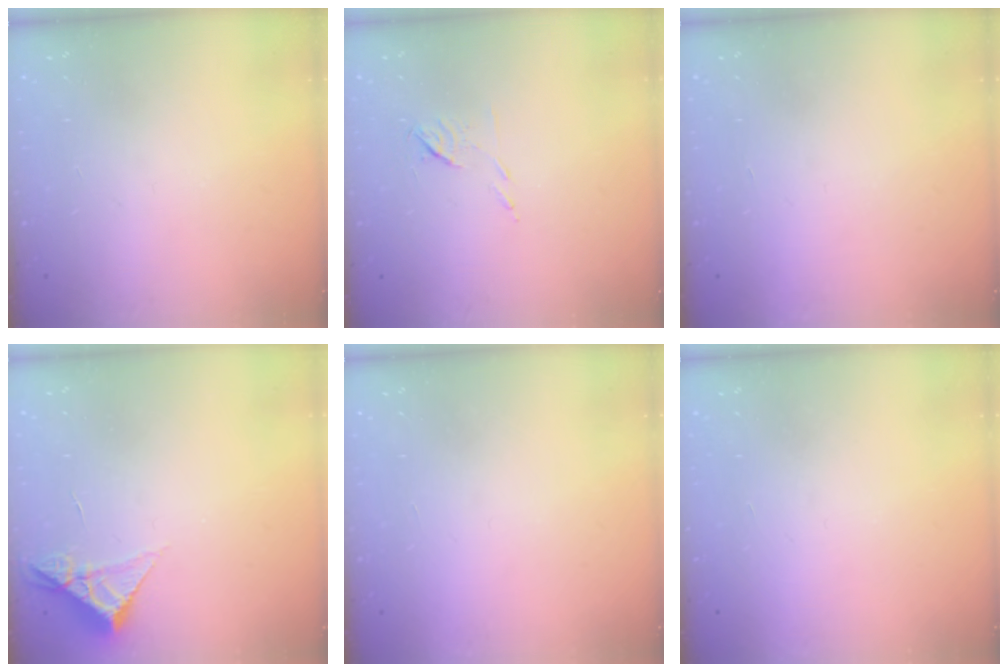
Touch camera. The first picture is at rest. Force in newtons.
{"total": 5.4, "press": 5.3, "slide": 0.9}
{"total": 1.7, "press": 1.7, "slide": 0.1}
{"total": 5.2, "press": 5.2, "slide": 0.3}
{"total": 1.6, "press": 1.6, "slide": 0.1}
{"total": 1.5, "press": 1.5, "slide": 0.1}